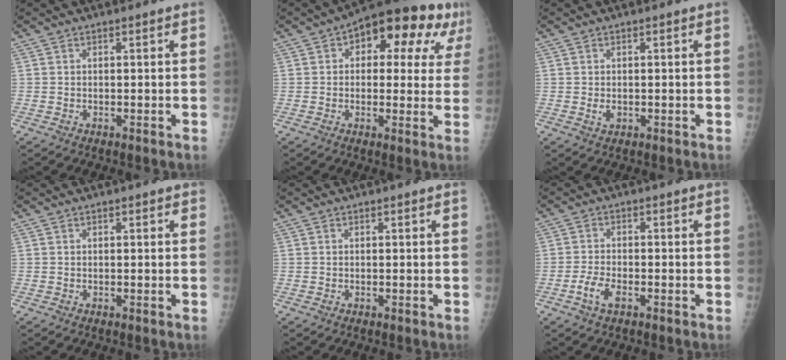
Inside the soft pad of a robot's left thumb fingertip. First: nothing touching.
{"total": 16.5, "force": [6.3, 8.3, 12.8], "torque": [-0.117, 0.017, 0.073]}
{"total": 1.5, "force": [-0.3, 1.0, 1.0], "torque": [-0.011, -0.002, -0.004]}
{"total": 0.7, "force": [0.3, 0.3, 0.6], "torque": [-0.007, 0.001, 0.002]}
{"total": 0.0}
{"total": 3.7, "force": [-2.1, 1.5, 2.6], "torque": [-0.059, 0.012, -0.040]}